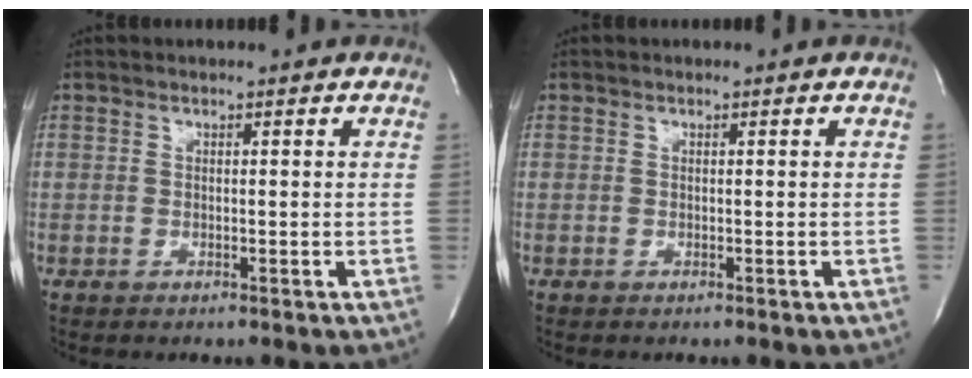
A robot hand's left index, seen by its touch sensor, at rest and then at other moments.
{"total": 0.0}